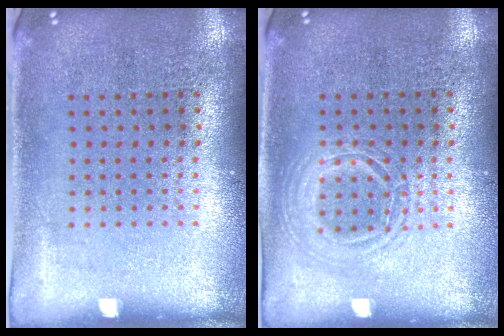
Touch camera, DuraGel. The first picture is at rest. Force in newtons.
{"total": 1.2, "press": 1.2, "slide": 0.1}